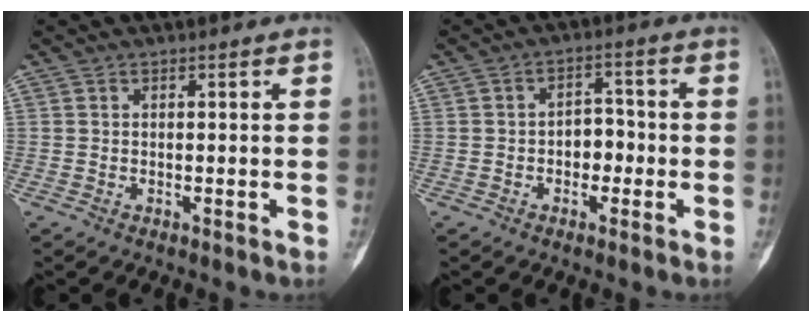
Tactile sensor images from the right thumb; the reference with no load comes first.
{"total": 4.9, "force": [-1.1, 3.5, 3.2], "torque": [-0.023, 0.021, -0.024]}